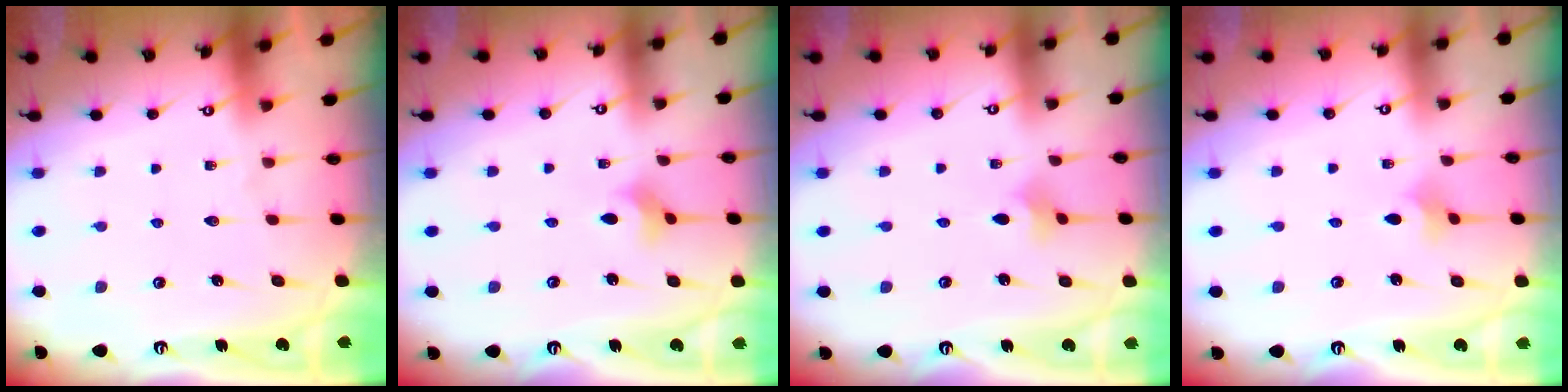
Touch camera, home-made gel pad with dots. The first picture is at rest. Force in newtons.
{"total": 2.9, "press": 2.8, "slide": 0.6}
{"total": 2.8, "press": 2.7, "slide": 0.6}
{"total": 2.6, "press": 2.5, "slide": 0.5}